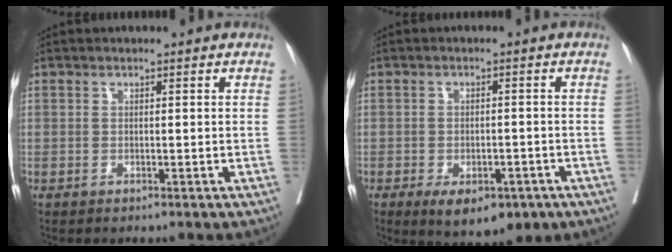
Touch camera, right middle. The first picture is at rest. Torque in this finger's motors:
{"motor_torque": [0.77, -0.50, 0.11, 0.08]}